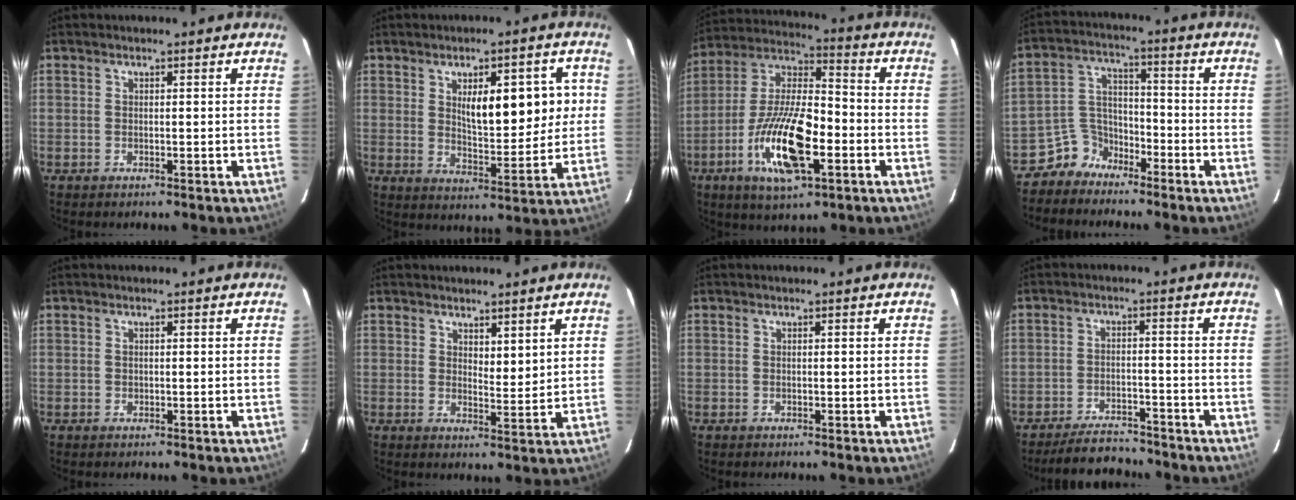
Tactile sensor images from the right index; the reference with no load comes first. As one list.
[{"total": 11.4, "force": [2.7, 4.2, 10.2], "torque": [-0.143, 0.012, 0.050]}, {"total": 16.8, "force": [-5.8, 4.8, 15.0], "torque": [-0.300, -0.003, -0.100]}, {"total": 5.9, "force": [-4.7, 3.7, -0.2], "torque": [0.009, 0.025, -0.089]}, {"total": 0.0}, {"total": 3.2, "force": [2.2, 1.1, 2.0], "torque": [-0.029, -0.013, 0.042]}, {"total": 0.0}, {"total": 6.9, "force": [-6.5, 2.0, 1.0], "torque": [-0.017, -0.003, -0.105]}]